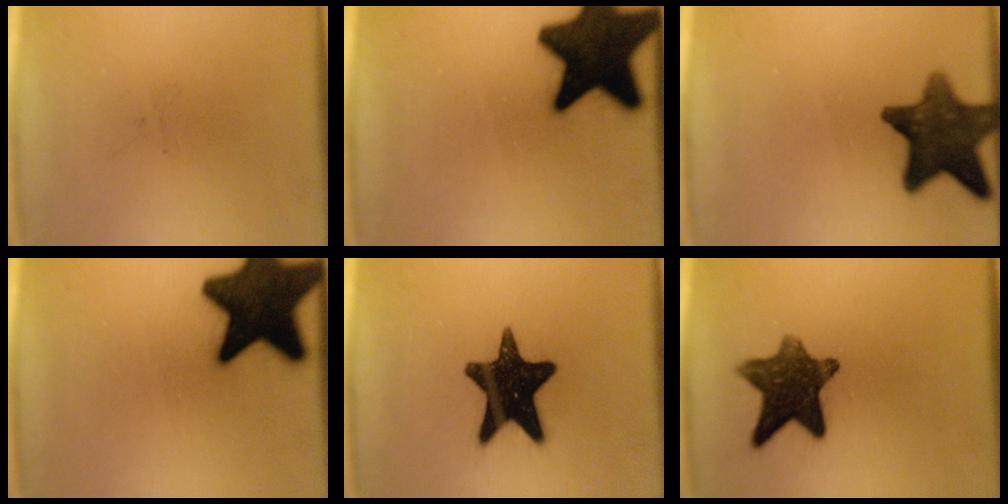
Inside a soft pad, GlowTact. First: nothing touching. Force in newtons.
{"total": 18.0}
{"total": 12.2}
{"total": 17.8}
{"total": 16.5}
{"total": 11.1}